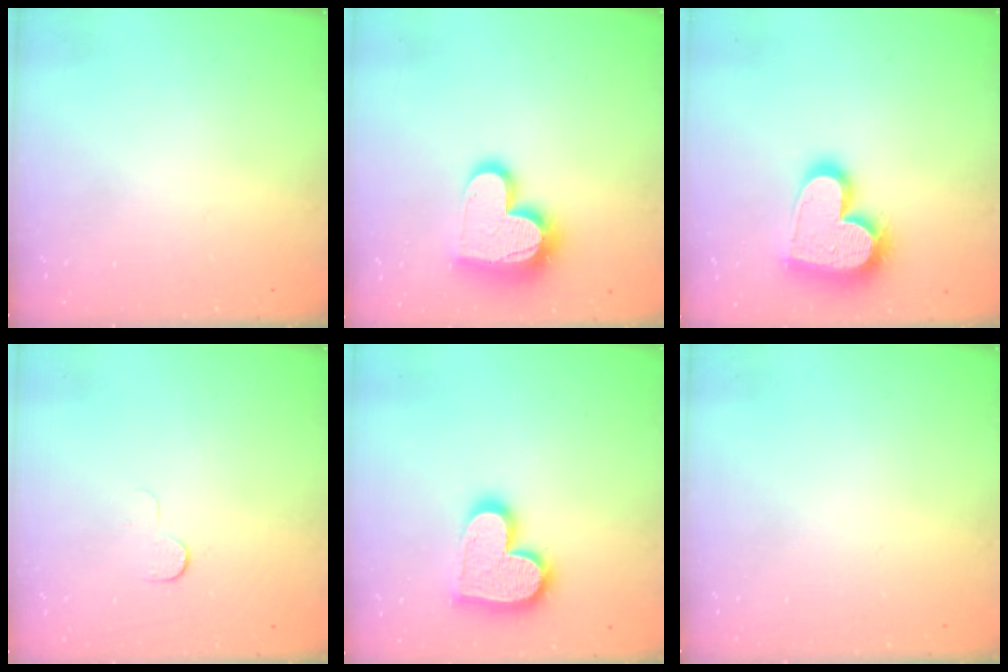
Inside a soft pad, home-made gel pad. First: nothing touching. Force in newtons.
{"total": 15.9, "press": 15.9, "slide": 1.1}
{"total": 20.9, "press": 20.8, "slide": 1.6}
{"total": 4.4, "press": 4.4, "slide": 0.5}
{"total": 15.9, "press": 15.8, "slide": 1.5}
{"total": 0.0}